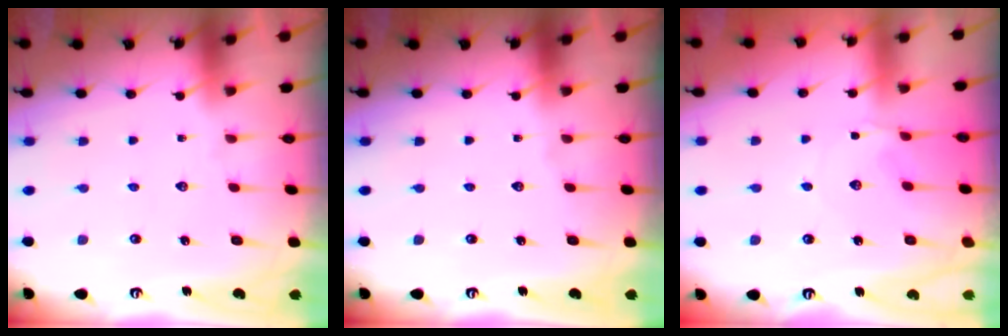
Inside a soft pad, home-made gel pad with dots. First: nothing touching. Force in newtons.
{"total": 0.0}
{"total": 1.4, "press": 1.4, "slide": 0.4}